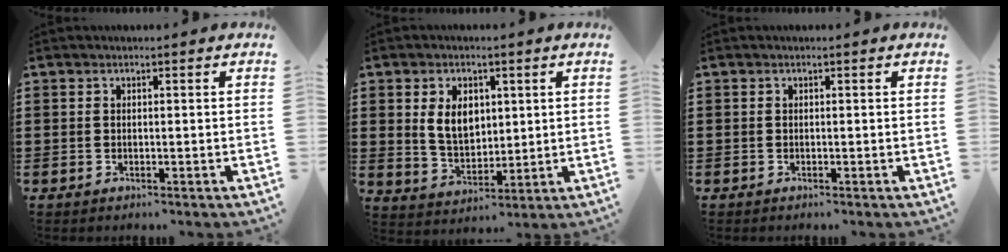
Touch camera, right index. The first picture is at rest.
{"total": 6.3, "force": [1.4, 4.3, 4.3], "torque": [-0.080, 0.008, 0.021]}
{"total": 0.0}